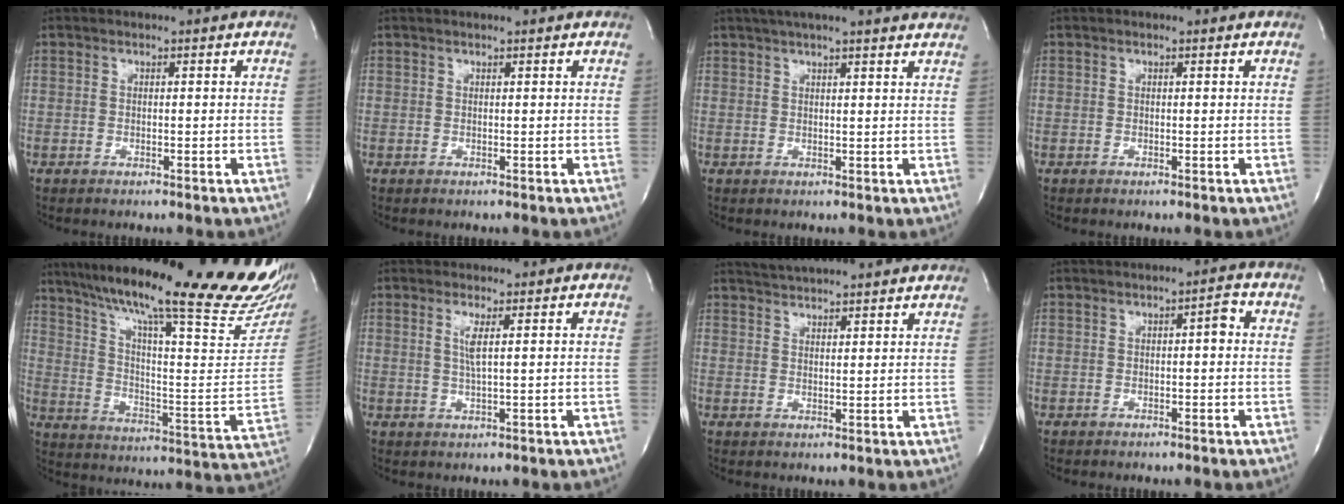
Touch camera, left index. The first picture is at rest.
{"total": 1.6, "force": [1.5, -0.1, 0.5], "torque": [-0.011, 0.009, 0.017]}
{"total": 14.3, "force": [12.6, 0.6, 6.7], "torque": [-0.104, 0.028, 0.153]}
{"total": 0.0}
{"total": 31.5, "force": [25.6, 2.5, 18.3], "torque": [-0.255, -0.072, 0.344]}
{"total": 2.3, "force": [0.6, -0.2, 2.2], "torque": [-0.052, -0.010, 0.014]}
{"total": 12.6, "force": [11.7, 0.8, 4.5], "torque": [-0.077, 0.023, 0.159]}
{"total": 1.7, "force": [0.0, 0.4, 1.6], "torque": [-0.023, 0.002, -0.002]}